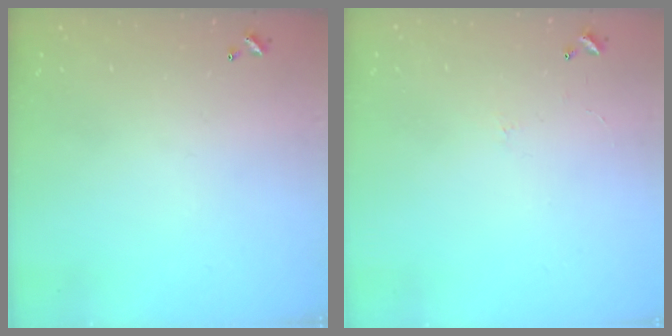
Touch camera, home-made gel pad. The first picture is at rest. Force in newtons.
{"total": 1.8, "press": 1.7, "slide": 0.4}